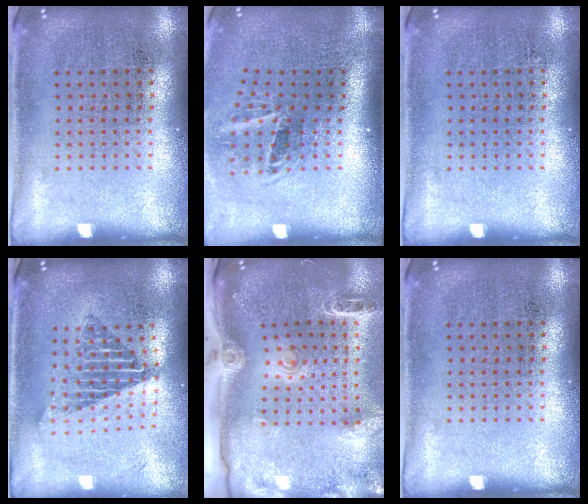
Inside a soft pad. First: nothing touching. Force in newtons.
{"total": 2.0, "press": 1.1, "slide": 1.6}
{"total": 0.0}
{"total": 1.7, "press": 1.3, "slide": 1.1}
{"total": 2.2, "press": 1.8, "slide": 1.2}
{"total": 0.0}